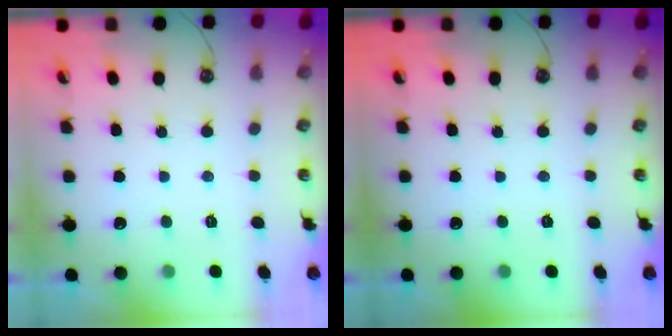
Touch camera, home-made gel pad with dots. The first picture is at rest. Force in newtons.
{"total": 0.0}